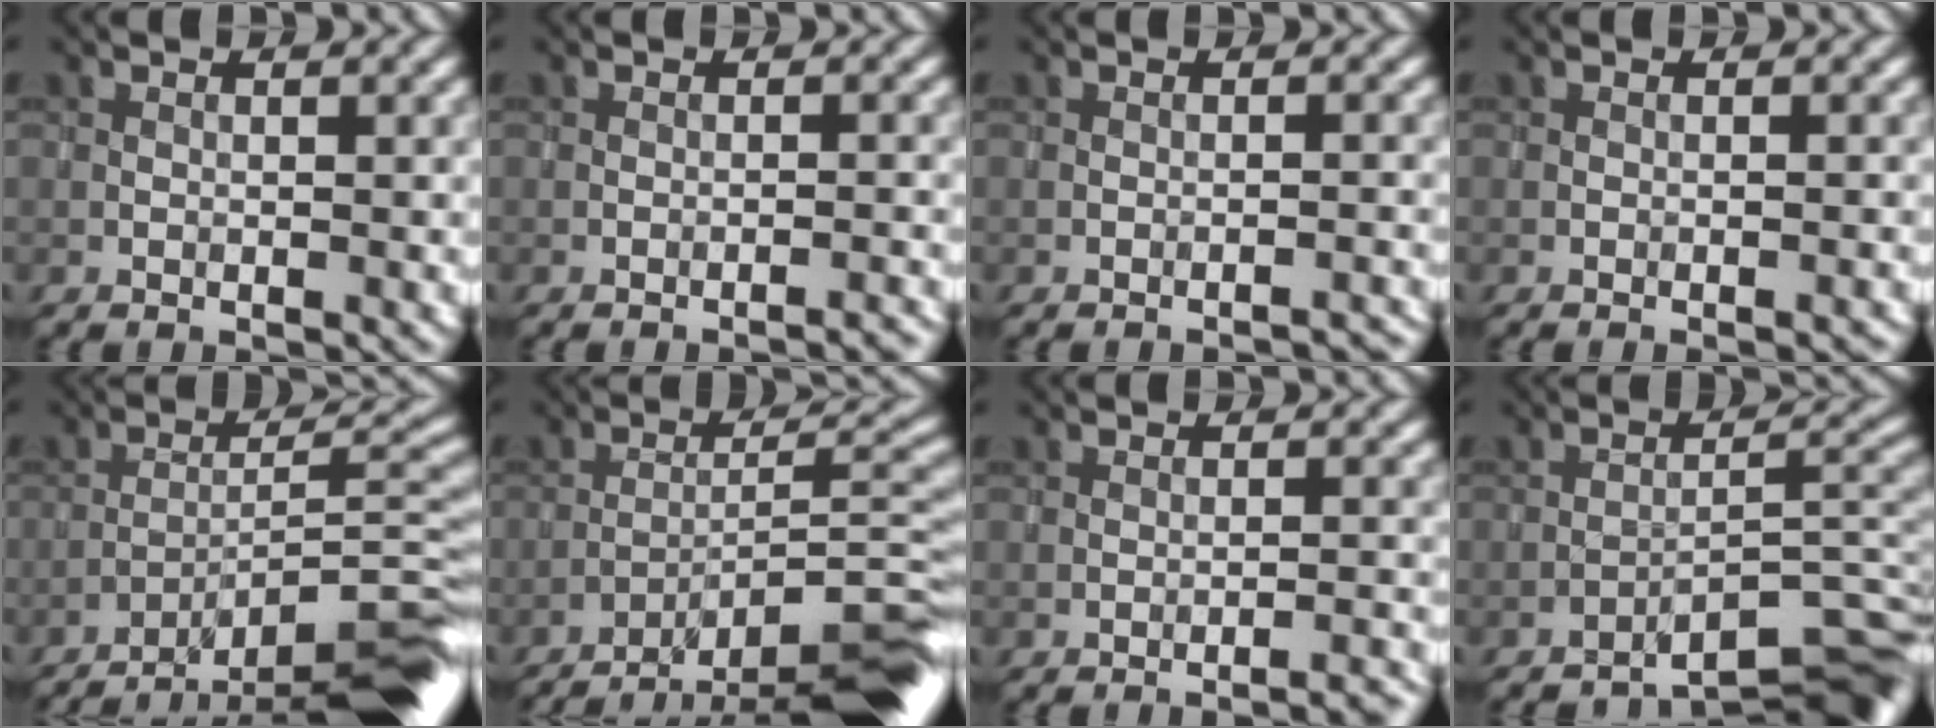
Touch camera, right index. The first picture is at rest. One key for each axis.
{"total": 2.0, "fx": -1.9, "fy": 0.2, "fz": 0.5, "tx": -0.001, "ty": 0.016, "tz": -0.024}
{"total": 2.4, "fx": -2.3, "fy": 0.3, "fz": 0.5, "tx": 0.000, "ty": 0.015, "tz": -0.028}
{"total": 1.1, "fx": -1.0, "fy": 0.1, "fz": 0.3, "tx": -0.006, "ty": 0.006, "tz": -0.011}
{"total": 11.8, "fx": -9.5, "fy": 2.1, "fz": 6.7, "tx": -0.089, "ty": 0.011, "tz": -0.130}
{"total": 11.9, "fx": -9.7, "fy": 2.2, "fz": 6.6, "tx": -0.090, "ty": 0.009, "tz": -0.132}
{"total": 3.1, "fx": -3.0, "fy": 0.3, "fz": 1.0, "tx": -0.003, "ty": 0.017, "tz": -0.036}
{"total": 7.4, "fx": -6.2, "fy": 1.0, "fz": 4.0, "tx": -0.040, "ty": 0.012, "tz": -0.094}